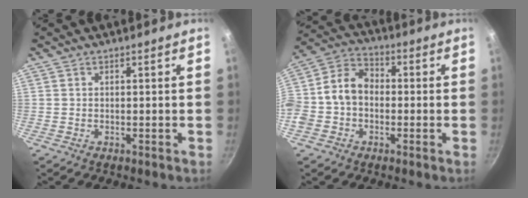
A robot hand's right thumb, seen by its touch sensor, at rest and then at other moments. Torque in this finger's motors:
{"motor_torque": [0.33, 0.35, 0.26, -0.09, 0.36]}